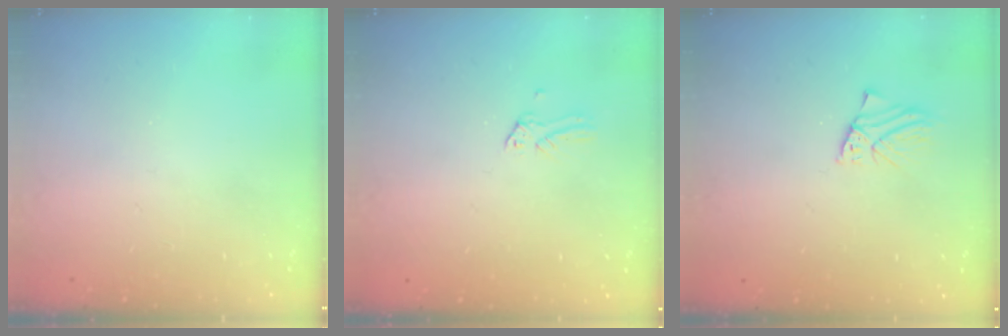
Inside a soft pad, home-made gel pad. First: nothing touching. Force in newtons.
{"total": 0.0}
{"total": 1.4, "press": 1.4, "slide": 0.1}